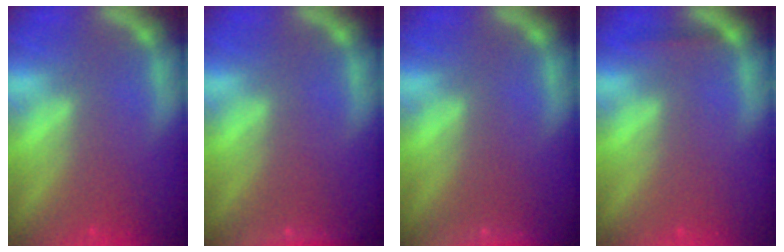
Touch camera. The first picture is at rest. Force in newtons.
{"total": 3.0}
{"total": 4.5}
{"total": 0.9}